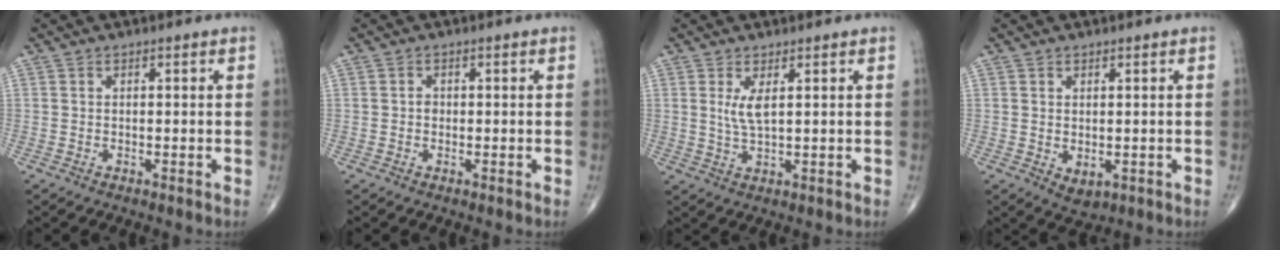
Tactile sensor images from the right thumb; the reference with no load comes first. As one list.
[{"total": 1.0, "force": [-0.1, 0.8, 0.5], "torque": [-0.001, 0.004, -0.004]}, {"total": 3.4, "force": [1.1, 0.8, 3.1], "torque": [-0.067, -0.013, 0.028]}, {"total": 2.9, "force": [-0.3, 2.0, 2.1], "torque": [-0.027, -0.006, 0.007]}]